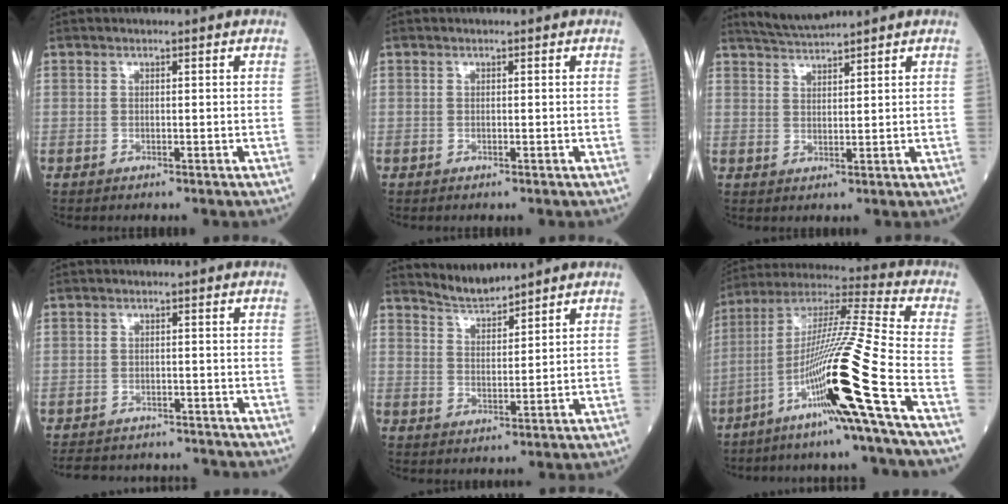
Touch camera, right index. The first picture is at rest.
{"total": 0.0}
{"total": 3.6, "force": [3.5, -0.9, 0.2], "torque": [-0.009, 0.003, 0.074]}
{"total": 9.5, "force": [-9.0, 2.7, 1.5], "torque": [-0.028, 0.013, -0.114]}
{"total": 4.0, "force": [4.0, -0.3, -0.1], "torque": [-0.001, -0.002, 0.082]}
{"total": 20.8, "force": [-8.7, -2.4, 18.8], "torque": [-0.361, -0.022, -0.165]}